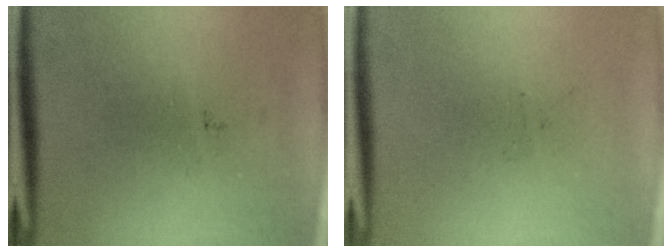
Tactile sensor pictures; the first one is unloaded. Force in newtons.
{"total": 0.0}